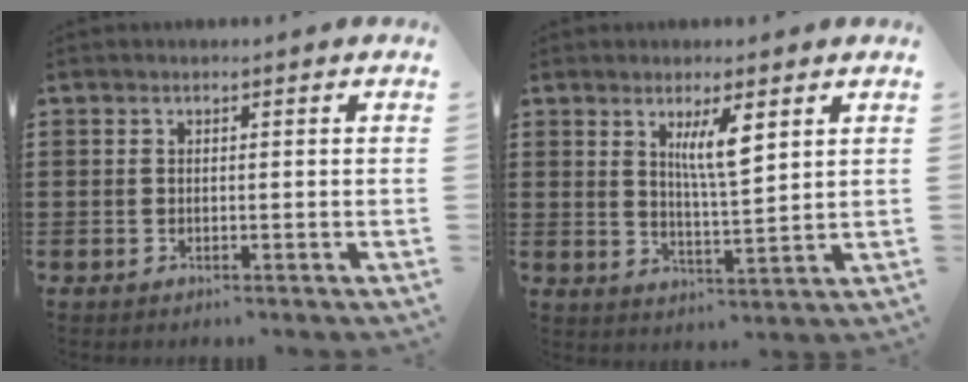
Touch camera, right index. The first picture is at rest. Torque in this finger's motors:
{"motor_torque": [0.30, 0.02, 0.16, 0.10]}